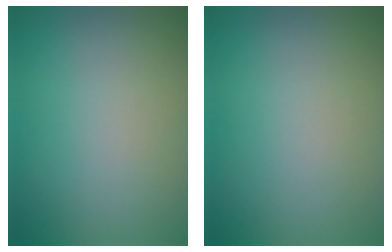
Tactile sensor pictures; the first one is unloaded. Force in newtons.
{"total": 0.0}